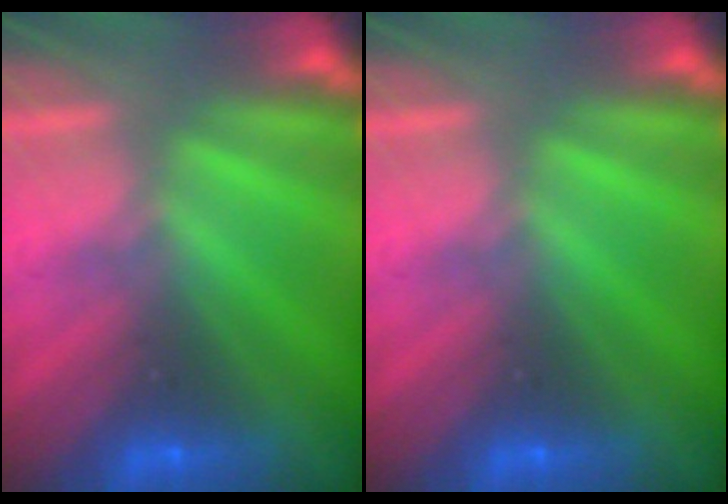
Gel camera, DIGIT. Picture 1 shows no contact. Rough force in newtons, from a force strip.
{"total": 0.0}